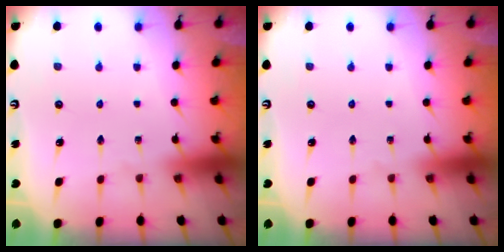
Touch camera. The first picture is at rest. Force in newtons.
{"total": 0.0}